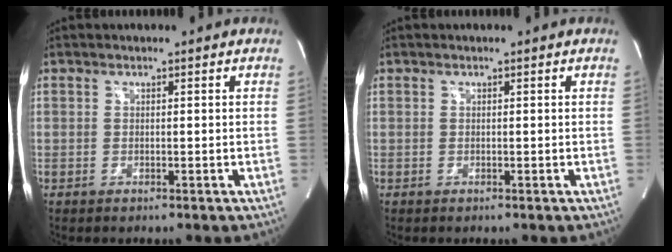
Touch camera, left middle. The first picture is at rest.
{"total": 0.0}